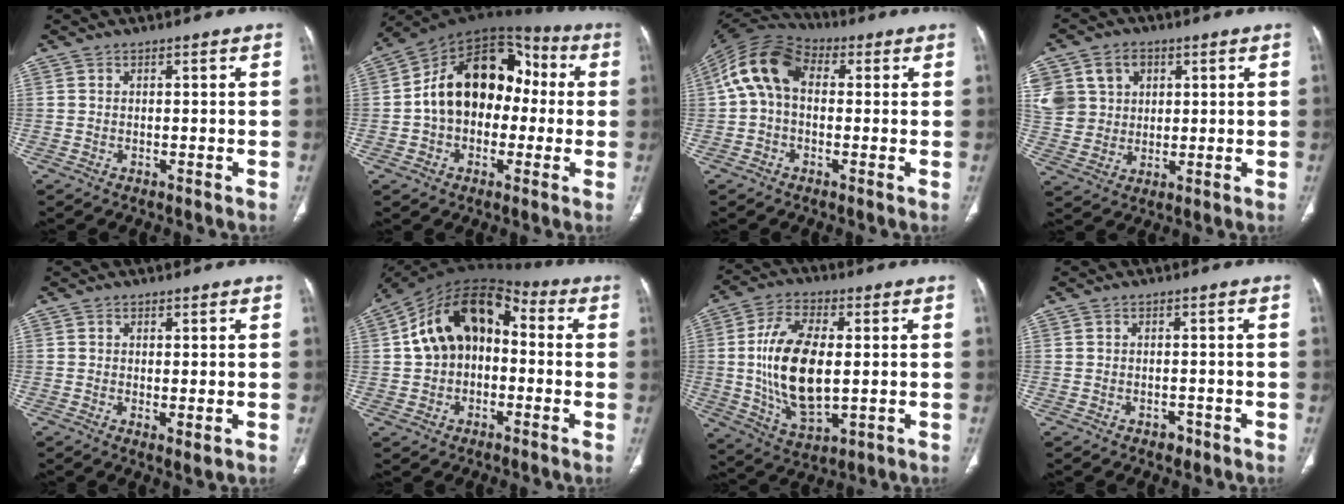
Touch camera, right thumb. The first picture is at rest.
{"total": 18.9, "force": [0.1, 13.4, 13.3], "torque": [-0.174, 0.053, -0.010]}
{"total": 12.2, "force": [1.4, 8.3, 8.9], "torque": [-0.165, 0.037, 0.012]}
{"total": 14.9, "force": [4.8, 12.7, 6.2], "torque": [-0.127, 0.015, 0.104]}
{"total": 2.0, "force": [-0.3, 0.7, 1.9], "torque": [-0.037, -0.010, -0.003]}
{"total": 16.0, "force": [0.8, 11.0, 11.6], "torque": [-0.173, 0.048, -0.001]}
{"total": 17.2, "force": [0.4, 8.7, 14.8], "torque": [-0.280, -0.011, 0.014]}
{"total": 1.8, "force": [-1.1, 1.3, 0.7], "torque": [-0.005, 0.004, -0.012]}